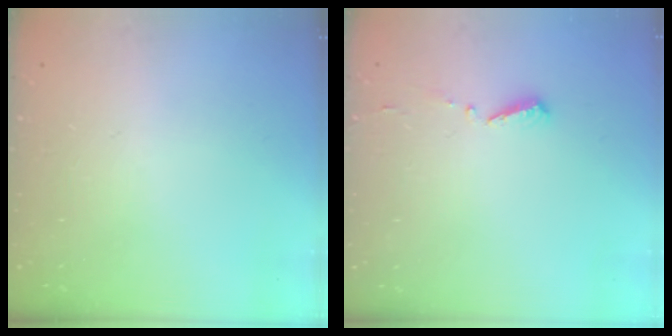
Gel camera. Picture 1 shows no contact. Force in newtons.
{"total": 4.7, "press": 4.7, "slide": 0.4}